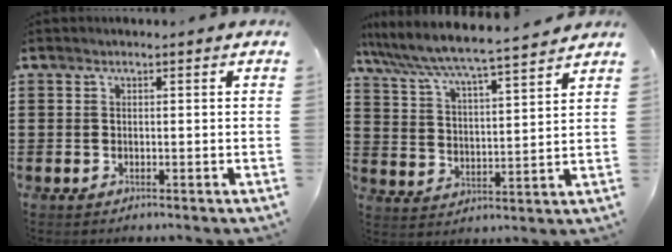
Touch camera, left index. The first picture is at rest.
{"total": 5.3, "force": [4.9, -0.3, 1.9], "torque": [-0.062, -0.038, 0.076]}